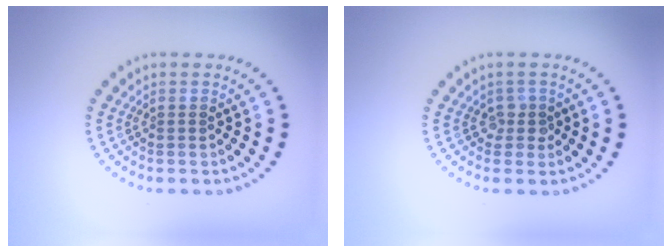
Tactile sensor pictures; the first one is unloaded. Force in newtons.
{"total": 1.3, "press": 1.1, "slide": 0.7}